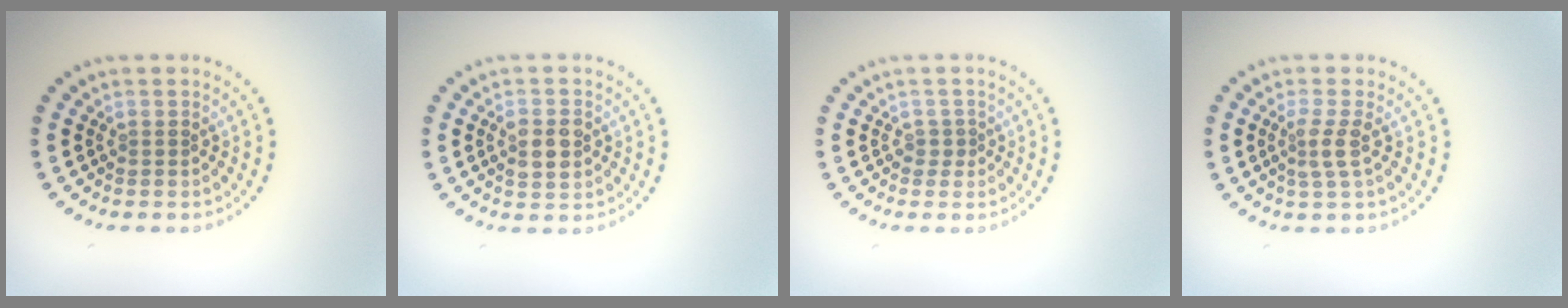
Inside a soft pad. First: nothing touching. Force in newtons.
{"total": 2.8, "press": 2.8, "slide": 0.2}
{"total": 0.7, "press": 0.5, "slide": 0.5}
{"total": 2.1, "press": 1.6, "slide": 1.4}